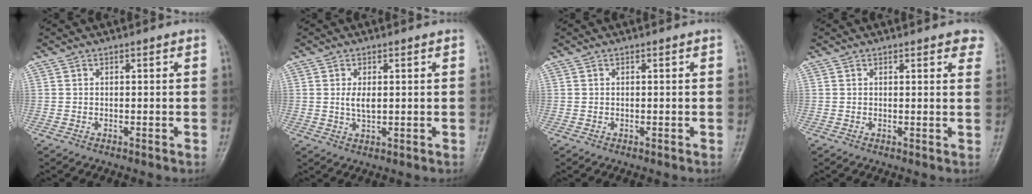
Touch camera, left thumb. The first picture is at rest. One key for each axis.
{"total": 2.8, "fx": 0.5, "fy": 1.3, "fz": 2.4, "tx": -0.043, "ty": -0.005, "tz": 0.011}
{"total": 0.0}
{"total": 4.7, "fx": 3.4, "fy": 1.6, "fz": 2.8, "tx": -0.006, "ty": -0.006, "tz": 0.028}